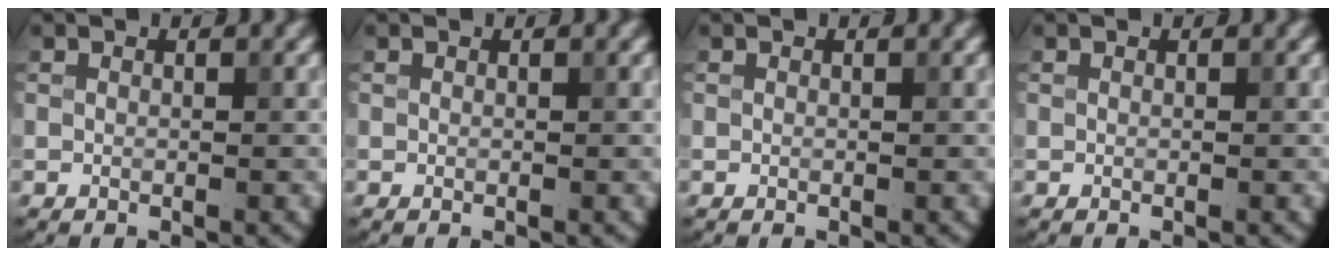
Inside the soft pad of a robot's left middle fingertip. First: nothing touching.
{"total": 0.0}
{"total": 0.0}
{"total": 0.0}